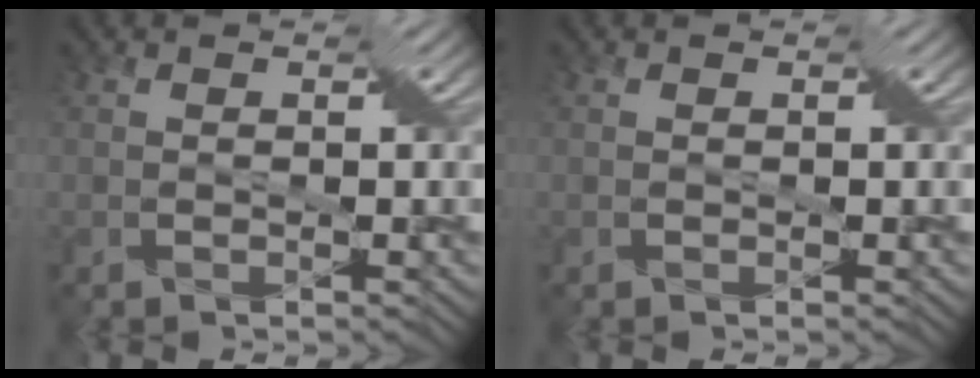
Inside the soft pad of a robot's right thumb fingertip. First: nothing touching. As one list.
[{"total": 0.0}]